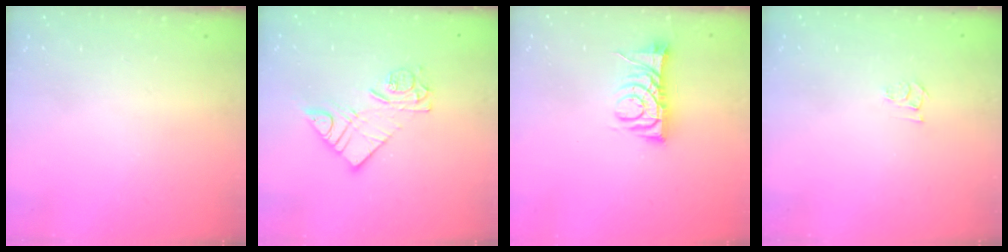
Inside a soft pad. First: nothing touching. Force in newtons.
{"total": 10.5, "press": 10.5, "slide": 0.8}
{"total": 9.2, "press": 9.1, "slide": 0.5}
{"total": 3.6, "press": 3.6, "slide": 0.4}